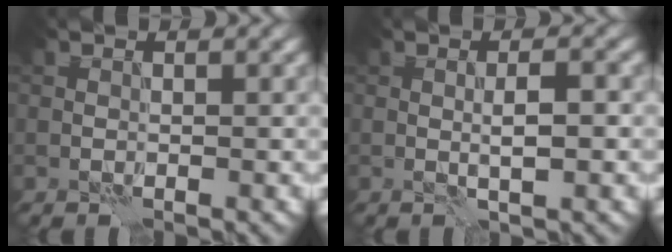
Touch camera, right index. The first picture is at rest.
{"total": 2.1, "force": [-0.3, 0.2, 2.1], "torque": [-0.037, 0.000, -0.006]}